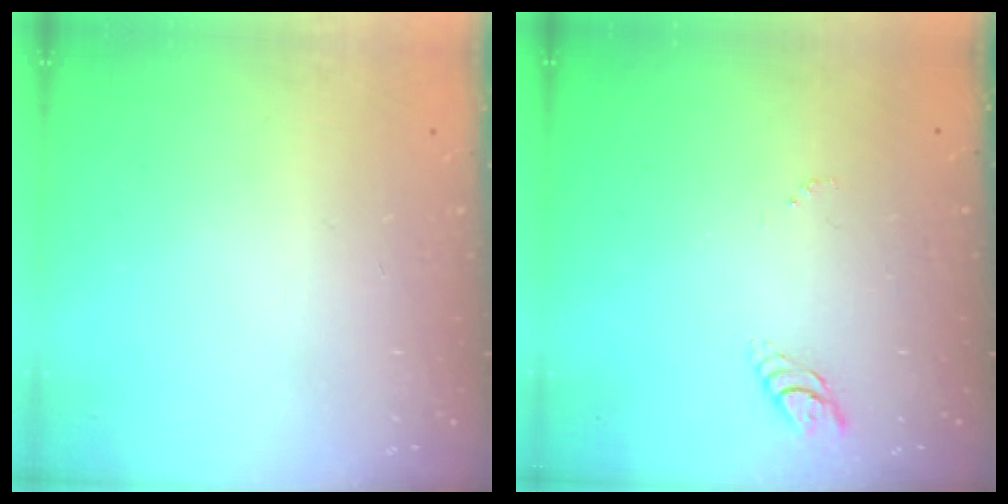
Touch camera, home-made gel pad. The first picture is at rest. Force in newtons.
{"total": 4.1, "press": 4.0, "slide": 0.4}